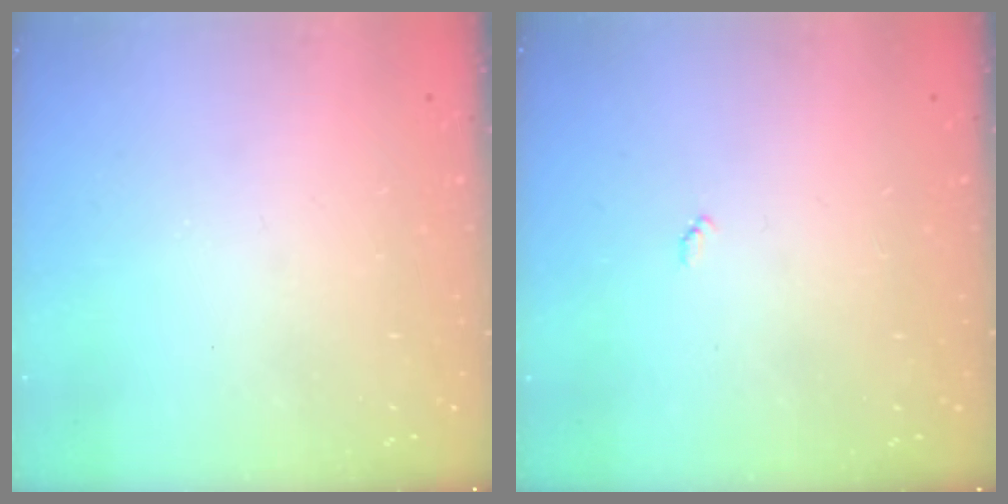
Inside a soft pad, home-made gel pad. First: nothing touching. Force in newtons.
{"total": 3.0, "press": 3.0, "slide": 0.4}